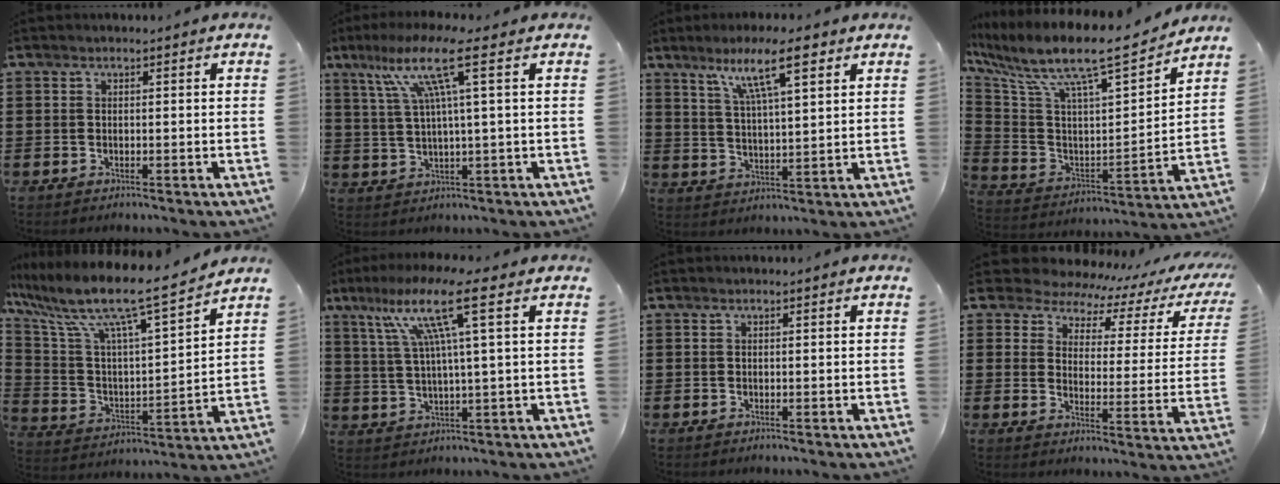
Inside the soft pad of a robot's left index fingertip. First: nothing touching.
{"total": 10.2, "force": [4.1, 0.2, 9.3], "torque": [-0.194, 0.002, 0.063]}
{"total": 10.0, "force": [6.2, 2.1, 7.6], "torque": [-0.138, -0.010, 0.100]}
{"total": 10.3, "force": [8.3, 1.5, 6.0], "torque": [-0.152, -0.065, 0.135]}
{"total": 10.3, "force": [8.0, 0.9, 6.5], "torque": [-0.159, -0.061, 0.124]}
{"total": 11.3, "force": [5.0, 0.2, 10.1], "torque": [-0.219, -0.003, 0.073]}
{"total": 0.0}
{"total": 5.6, "force": [5.0, 2.3, 1.3], "torque": [-0.052, -0.033, 0.083]}